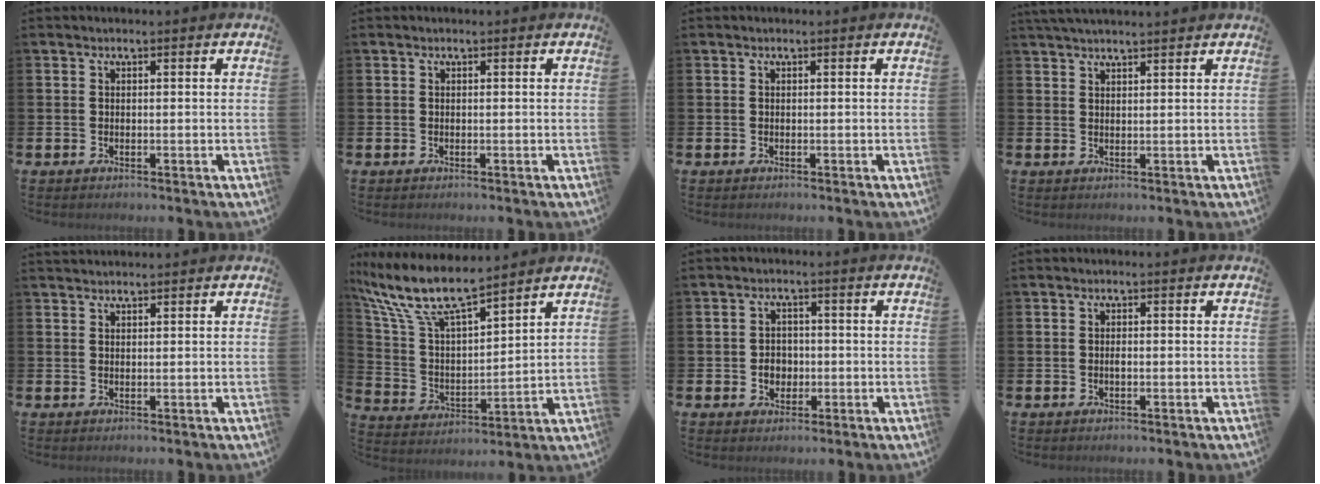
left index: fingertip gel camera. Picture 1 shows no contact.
{"total": 0.0}
{"total": 0.0}
{"total": 2.5, "force": [2.4, 0.0, 0.6], "torque": [-0.015, -0.006, 0.045]}
{"total": 1.3, "force": [1.3, 0.2, 0.1], "torque": [0.004, -0.002, 0.022]}
{"total": 10.1, "force": [8.8, 2.0, 4.7], "torque": [-0.135, -0.049, 0.154]}
{"total": 3.0, "force": [-0.5, 2.5, 1.6], "torque": [-0.019, 0.000, -0.017]}
{"total": 0.7, "force": [-0.2, 0.3, 0.6], "torque": [-0.013, -0.001, -0.004]}